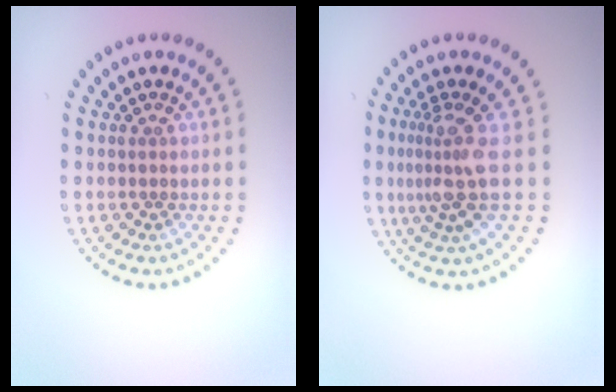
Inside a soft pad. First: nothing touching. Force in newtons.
{"total": 3.6, "press": 2.4, "slide": 2.7}